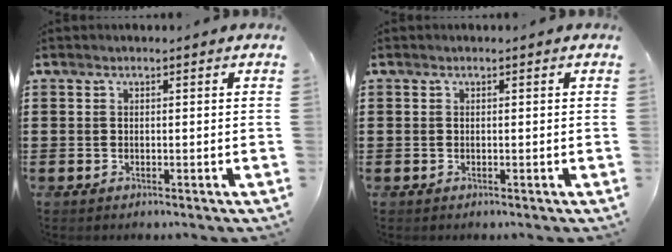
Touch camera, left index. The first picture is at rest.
{"total": 0.0}